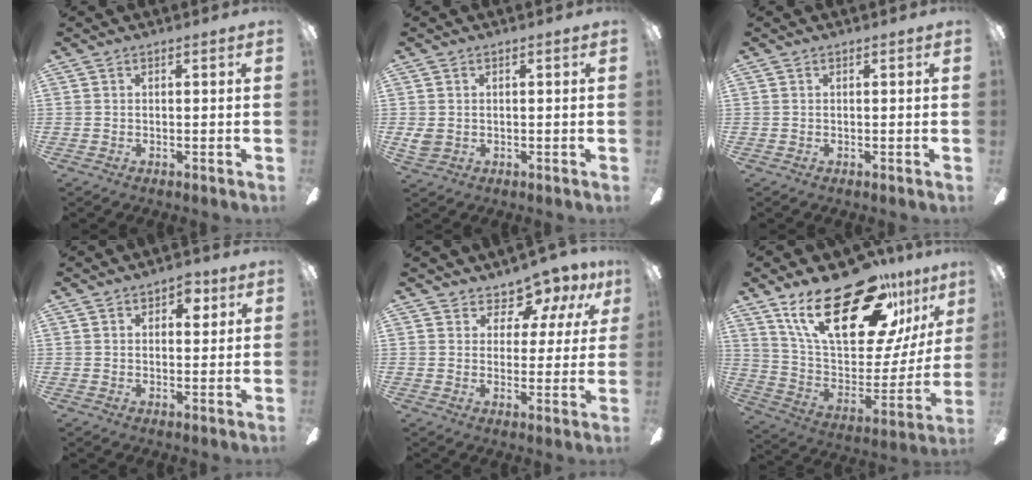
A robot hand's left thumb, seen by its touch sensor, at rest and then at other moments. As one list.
[{"total": 2.8, "force": [0.3, 2.0, 1.9], "torque": [-0.044, 0.002, 0.004]}, {"total": 0.0}, {"total": 5.1, "force": [2.4, 2.6, 3.6], "torque": [-0.044, -0.004, 0.035]}, {"total": 8.7, "force": [7.2, 4.1, 2.7], "torque": [-0.041, -0.054, 0.132]}, {"total": 30.5, "force": [19.5, 11.9, 20.3], "torque": [-0.341, -0.120, 0.336]}]